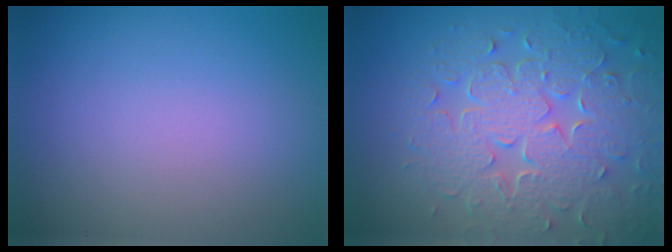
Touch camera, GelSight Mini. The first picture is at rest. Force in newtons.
{"total": 8.3, "press": 6.0, "slide": 5.8}